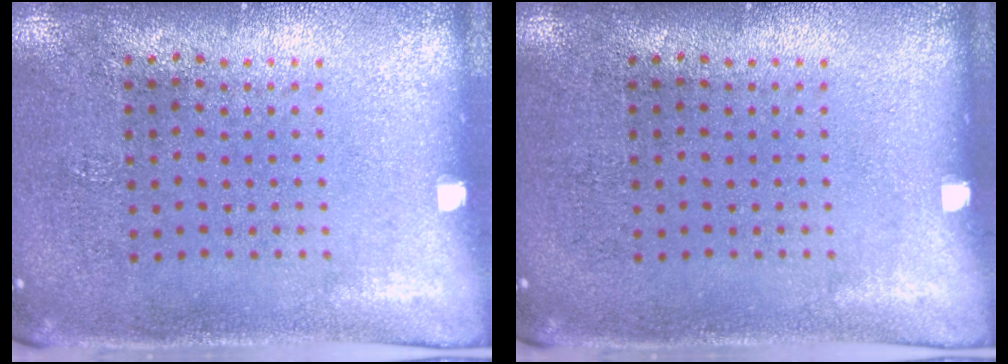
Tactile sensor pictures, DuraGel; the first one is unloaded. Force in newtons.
{"total": 0.0}